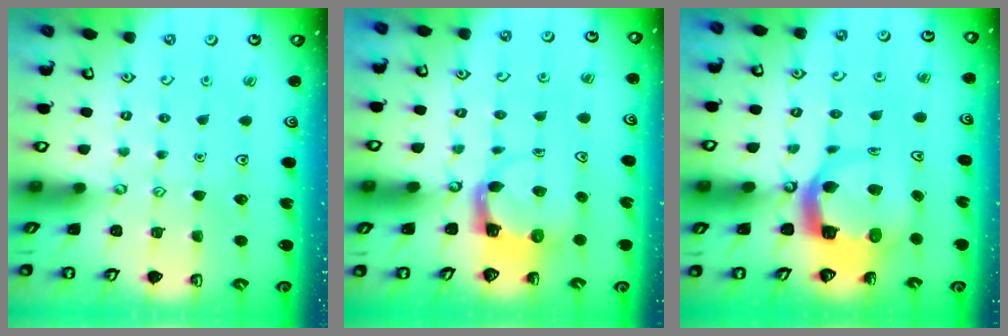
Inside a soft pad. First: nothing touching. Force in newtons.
{"total": 3.8, "press": 3.7, "slide": 0.7}
{"total": 8.1, "press": 8.0, "slide": 0.9}